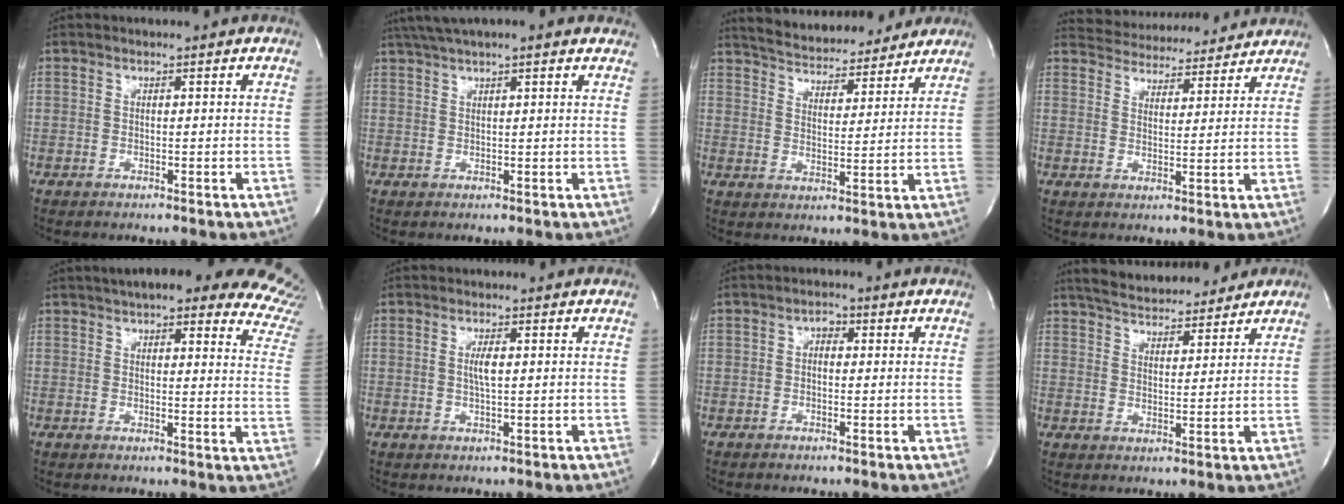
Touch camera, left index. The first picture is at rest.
{"total": 10.7, "force": [8.6, 1.5, 6.1], "torque": [-0.102, 0.044, 0.119]}
{"total": 16.5, "force": [15.1, 4.3, 5.0], "torque": [-0.078, 0.011, 0.214]}
{"total": 13.1, "force": [12.5, 3.2, 2.3], "torque": [-0.030, 0.014, 0.167]}
{"total": 23.7, "force": [20.5, 4.6, 11.0], "torque": [-0.137, -0.047, 0.213]}
{"total": 2.3, "force": [0.2, 0.3, 2.3], "torque": [-0.046, -0.002, 0.006]}
{"total": 1.9, "force": [0.2, 1.3, 1.4], "torque": [-0.018, 0.011, -0.001]}
{"total": 14.0, "force": [12.4, 4.1, 5.1], "torque": [-0.078, 0.020, 0.184]}